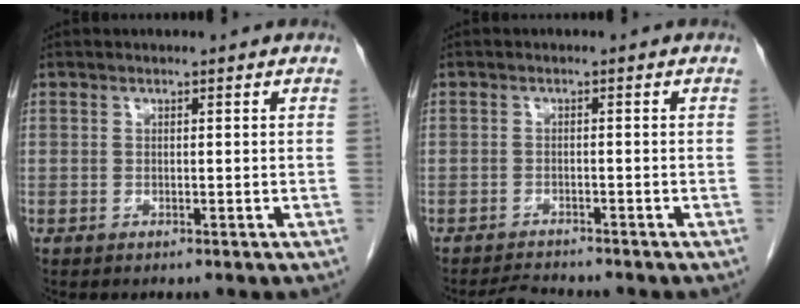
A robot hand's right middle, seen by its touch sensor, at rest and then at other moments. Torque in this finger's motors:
{"motor_torque": [-0.11, -0.23, -0.10, -0.01]}